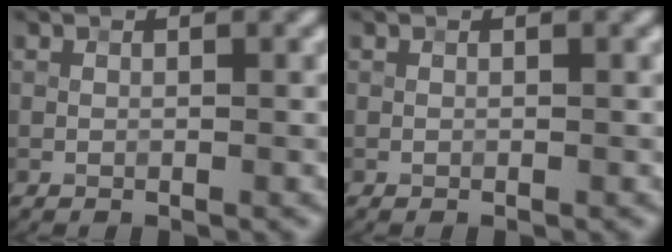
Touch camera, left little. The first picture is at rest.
{"total": 0.0}